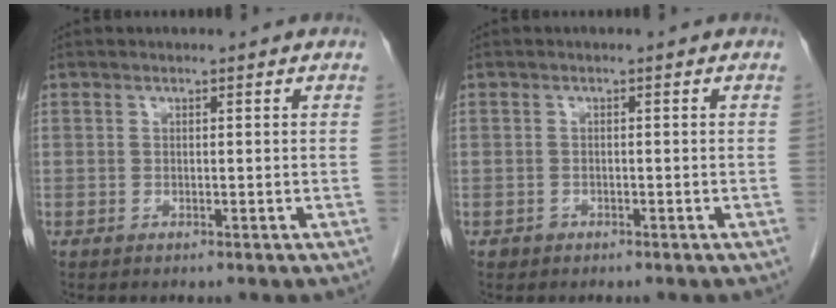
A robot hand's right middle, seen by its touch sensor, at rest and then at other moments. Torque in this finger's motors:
{"motor_torque": [-0.23, -0.19, -0.04, -0.01]}